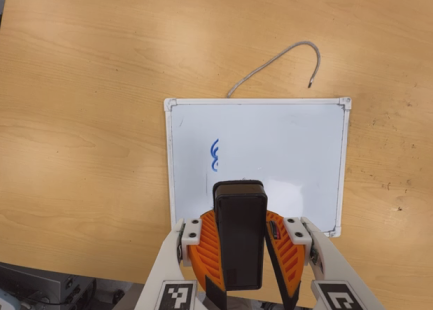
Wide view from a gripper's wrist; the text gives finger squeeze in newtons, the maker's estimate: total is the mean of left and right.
{"total": 10.7, "left": 10.3, "right": 11.2}